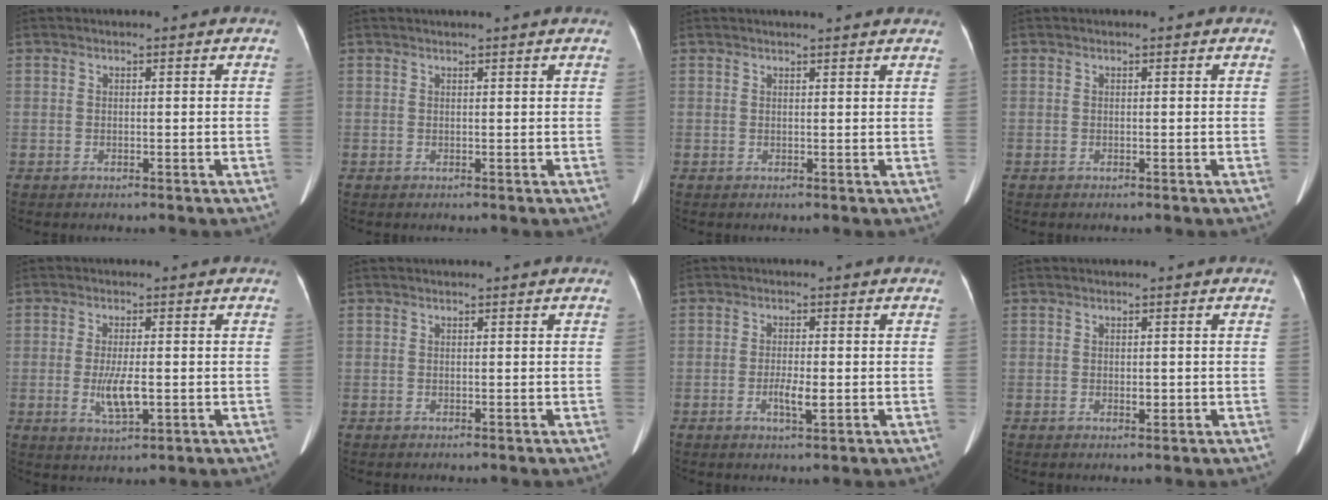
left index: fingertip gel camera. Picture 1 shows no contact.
{"total": 2.6, "force": [2.3, -0.2, 1.1], "torque": [-0.014, 0.015, 0.027]}
{"total": 5.0, "force": [4.5, 0.4, 2.0], "torque": [-0.025, 0.016, 0.045]}
{"total": 0.0}
{"total": 5.0, "force": [-0.9, 1.3, 4.7], "torque": [-0.097, -0.011, -0.013]}
{"total": 0.0}
{"total": 3.2, "force": [-0.9, 0.7, 3.0], "torque": [-0.057, -0.003, -0.013]}
{"total": 1.2, "force": [-0.3, 0.7, 1.0], "torque": [-0.016, -0.002, -0.003]}